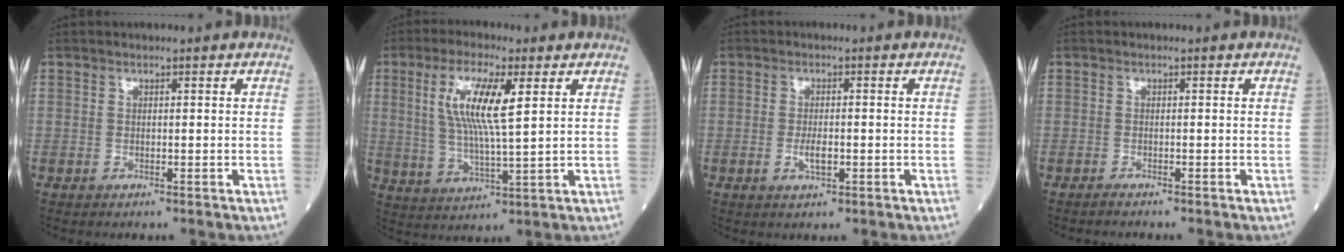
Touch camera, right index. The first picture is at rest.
{"total": 9.7, "force": [3.0, 1.2, 9.1], "torque": [-0.188, 0.004, 0.057]}
{"total": 2.6, "force": [-0.7, 0.8, 2.4], "torque": [-0.044, 0.001, -0.010]}
{"total": 1.0, "force": [-0.9, -0.2, 0.3], "torque": [-0.011, -0.002, -0.012]}